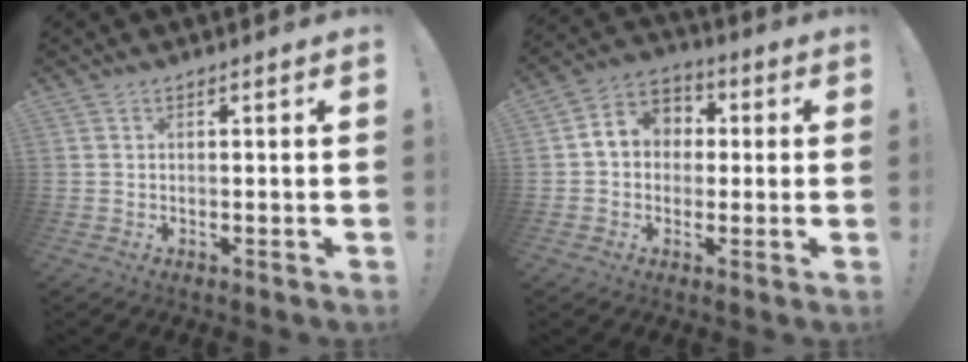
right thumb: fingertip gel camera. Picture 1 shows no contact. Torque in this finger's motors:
{"motor_torque": [0.54, 0.79, 0.77, -0.30, 0.01]}